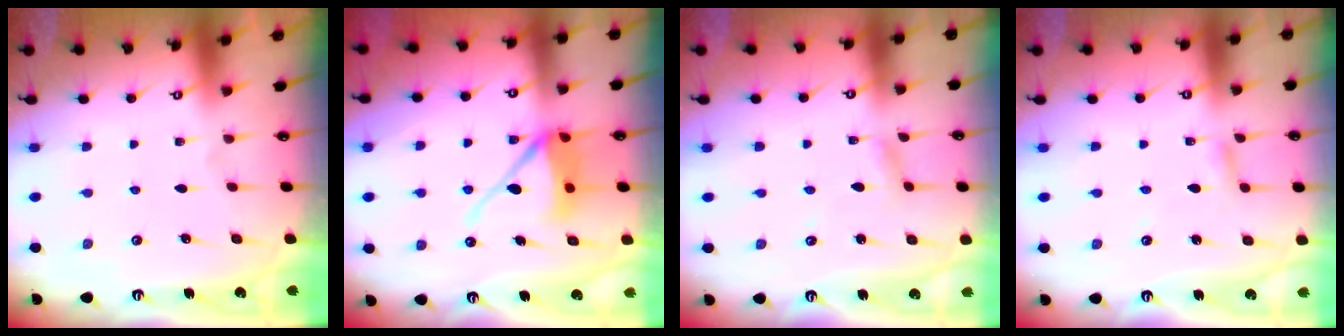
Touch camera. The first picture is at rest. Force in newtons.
{"total": 10.6, "press": 10.5, "slide": 1.6}
{"total": 2.9, "press": 2.9, "slide": 0.1}
{"total": 2.9, "press": 2.8, "slide": 0.3}